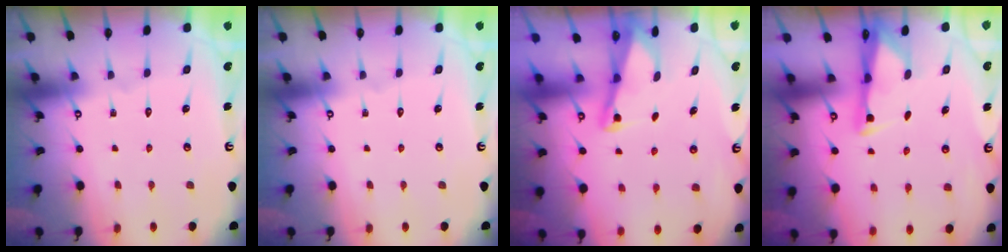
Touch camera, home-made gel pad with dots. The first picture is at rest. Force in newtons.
{"total": 0.0}
{"total": 2.1, "press": 2.1, "slide": 0.4}
{"total": 2.6, "press": 2.6, "slide": 0.4}